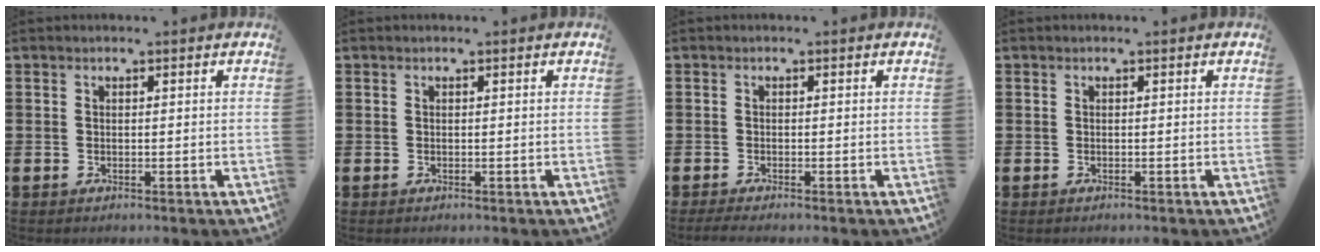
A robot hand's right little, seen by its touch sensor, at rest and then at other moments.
{"total": 0.0}
{"total": 0.8, "force": [0.0, 0.0, 0.8], "torque": [-0.006, -0.003, -0.002]}
{"total": 0.0}